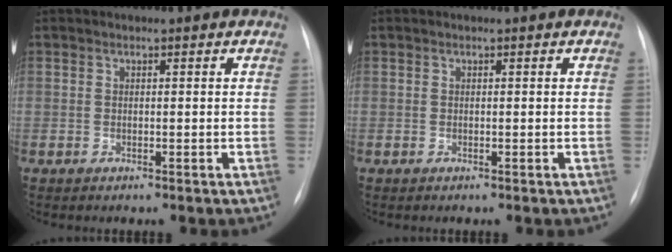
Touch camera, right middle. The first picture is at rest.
{"total": 0.0}